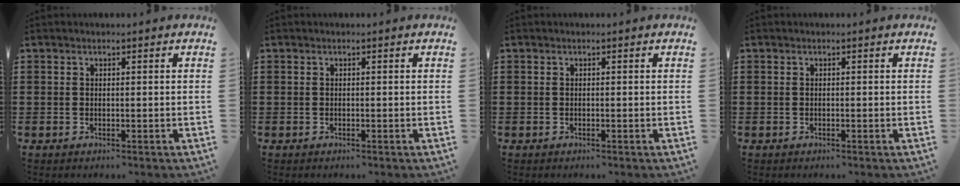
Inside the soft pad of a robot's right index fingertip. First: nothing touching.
{"total": 0.0}
{"total": 0.0}
{"total": 0.0}